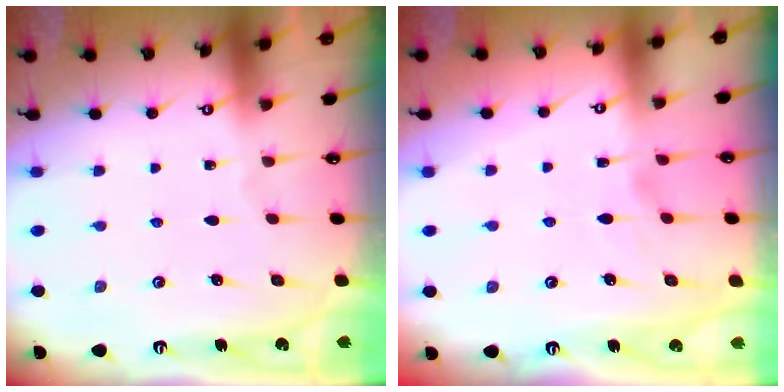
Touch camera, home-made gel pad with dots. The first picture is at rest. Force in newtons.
{"total": 0.8, "press": 0.0, "slide": 0.8}